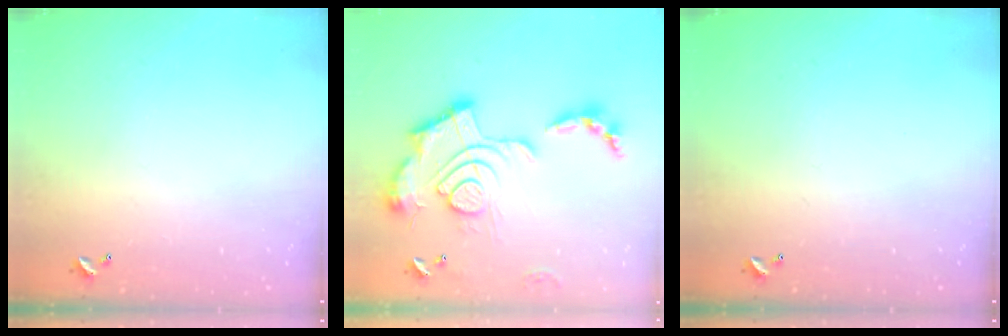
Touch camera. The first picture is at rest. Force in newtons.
{"total": 2.5, "press": 1.9, "slide": 1.7}
{"total": 0.0}